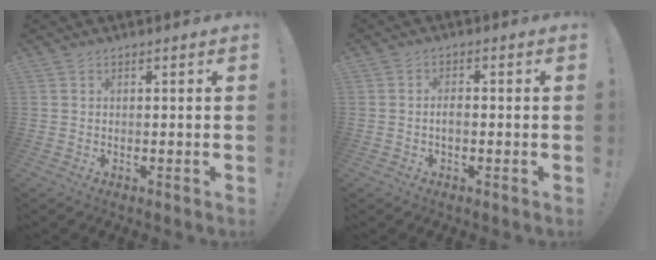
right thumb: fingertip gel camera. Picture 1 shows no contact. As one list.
[{"total": 2.2, "force": [-0.7, 0.9, 1.9], "torque": [-0.036, 0.001, -0.015]}]